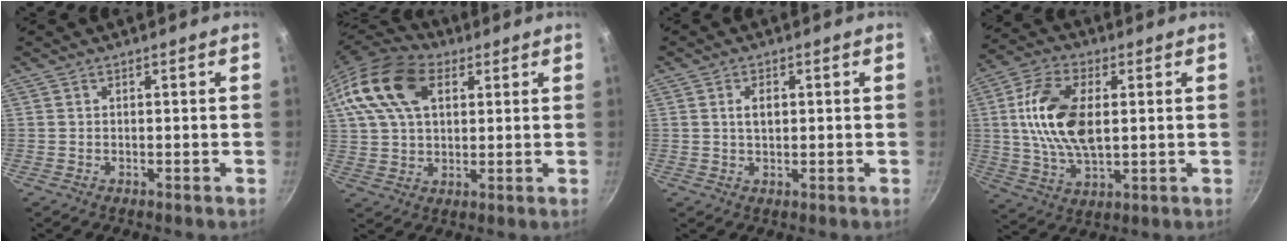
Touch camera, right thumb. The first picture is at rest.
{"total": 17.9, "force": [6.7, 11.2, 12.3], "torque": [-0.233, 0.010, 0.113]}
{"total": 2.9, "force": [0.7, 1.7, 2.3], "torque": [-0.031, 0.003, 0.013]}
{"total": 15.1, "force": [2.2, 8.3, 12.5], "torque": [-0.229, 0.003, 0.039]}